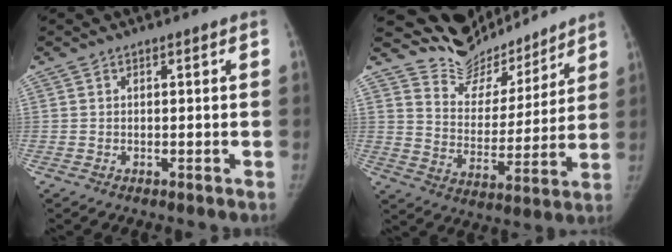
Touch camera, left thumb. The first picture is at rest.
{"total": 14.2, "force": [13.5, 4.4, 0.3], "torque": [0.030, -0.103, 0.225]}